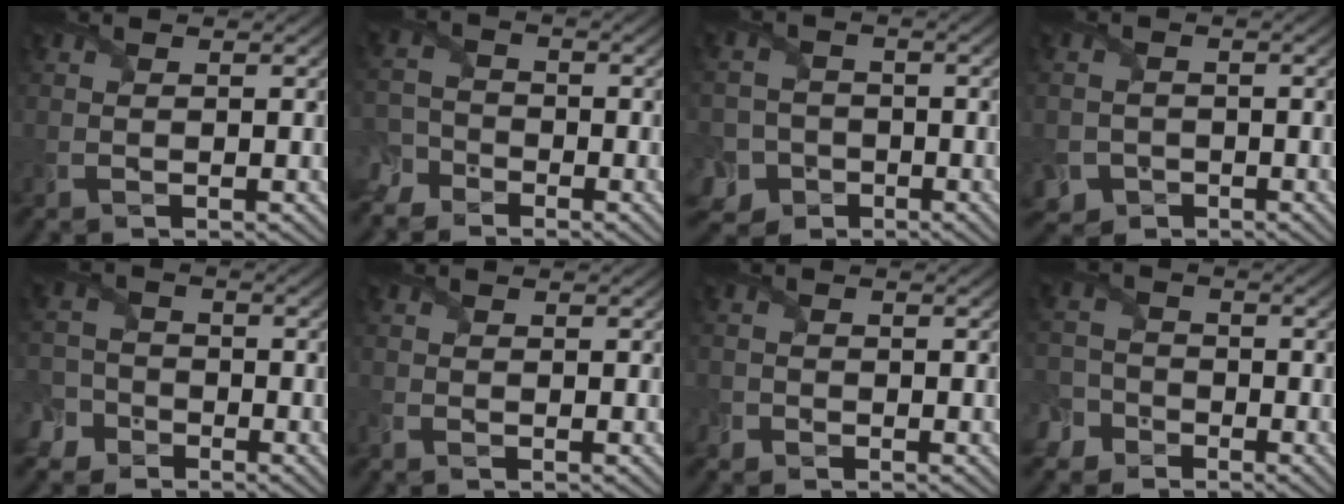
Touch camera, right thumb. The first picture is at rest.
{"total": 4.9, "force": [-4.0, 2.8, 0.8], "torque": [-0.018, -0.009, -0.083]}
{"total": 7.7, "force": [-3.5, 6.7, 1.8], "torque": [-0.047, -0.022, -0.088]}
{"total": 3.2, "force": [-1.6, 2.7, 0.2], "torque": [0.005, 0.000, -0.033]}
{"total": 5.7, "force": [-3.6, 4.2, 1.3], "torque": [-0.019, -0.012, -0.084]}
{"total": 1.0, "force": [-0.8, 0.3, 0.4], "torque": [-0.017, -0.009, -0.022]}
{"total": 1.2, "force": [-0.8, 0.8, -0.2], "torque": [0.012, 0.000, -0.023]}
{"total": 5.0, "force": [-3.3, 3.6, 1.1], "torque": [-0.017, -0.005, -0.077]}